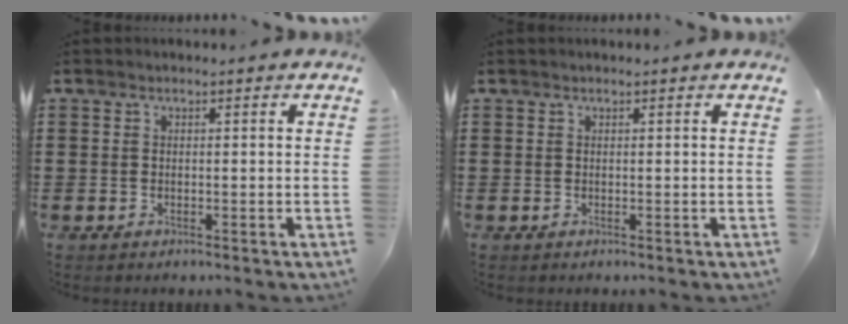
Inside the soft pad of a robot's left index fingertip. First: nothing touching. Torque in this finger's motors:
{"motor_torque": [-0.46, -0.38, -0.24, -0.02]}